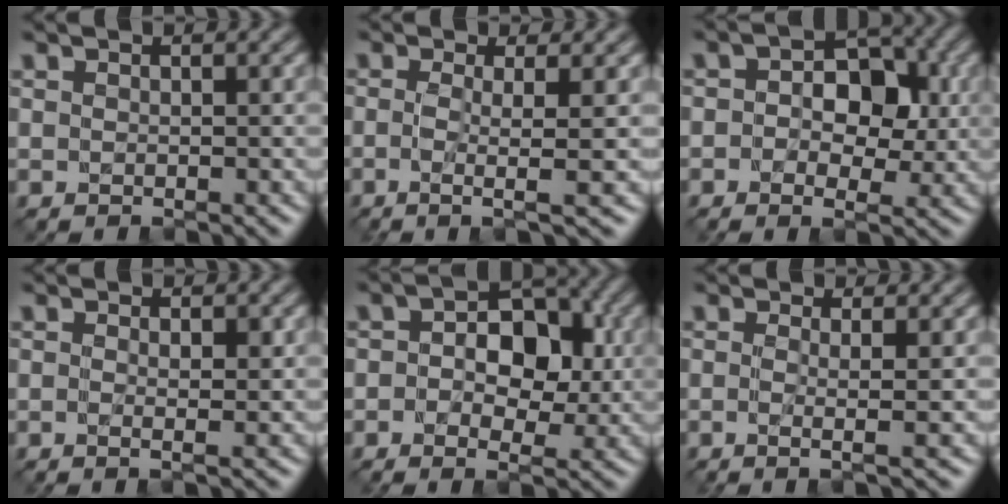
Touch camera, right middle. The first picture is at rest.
{"total": 2.9, "force": [-0.4, 0.4, 2.9], "torque": [-0.054, -0.006, -0.011]}
{"total": 6.8, "force": [0.6, 4.3, 5.2], "torque": [-0.062, 0.008, -0.001]}
{"total": 1.3, "force": [0.0, 0.2, 1.3], "torque": [-0.024, -0.004, -0.002]}
{"total": 7.6, "force": [0.7, 4.8, 5.9], "torque": [-0.076, 0.009, 0.000]}
{"total": 1.8, "force": [-0.2, 0.2, 1.8], "torque": [-0.035, -0.005, -0.009]}